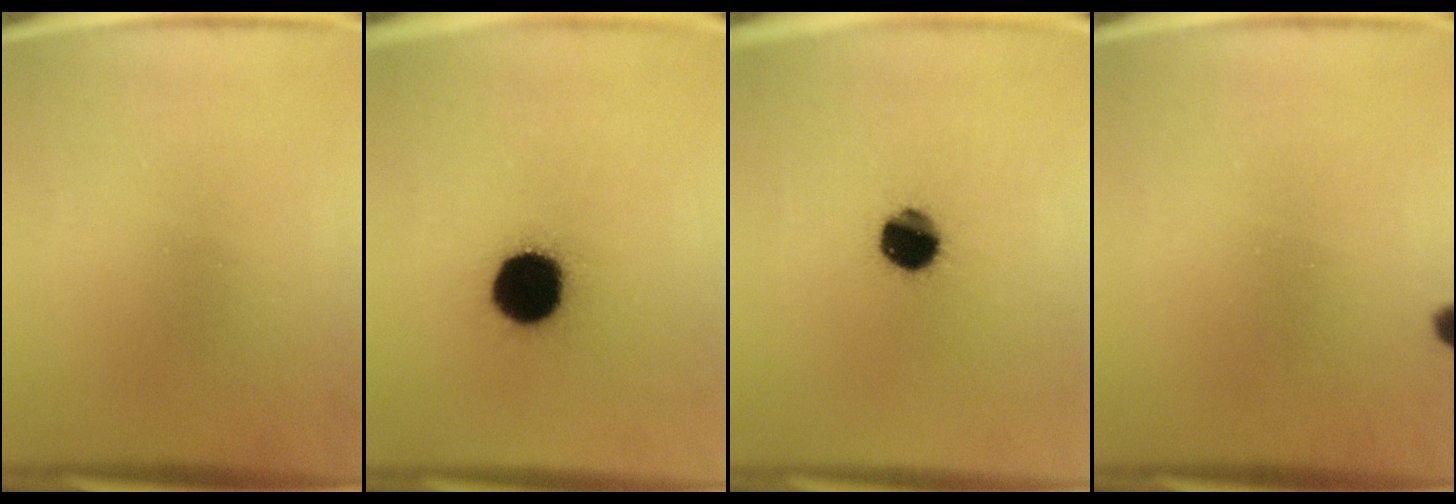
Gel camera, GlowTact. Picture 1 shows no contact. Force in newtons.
{"total": 14.5}
{"total": 9.8}
{"total": 1.3}